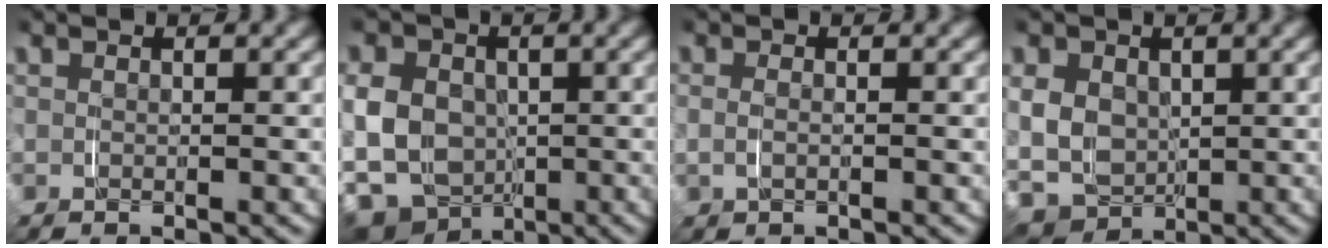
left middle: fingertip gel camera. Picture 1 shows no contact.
{"total": 14.7, "force": [-4.3, 13.4, 4.2], "torque": [-0.118, -0.061, -0.072]}
{"total": 0.7, "force": [-0.3, -0.5, -0.4], "torque": [0.011, -0.001, -0.006]}
{"total": 10.5, "force": [-1.2, 9.8, 3.5], "torque": [-0.088, -0.039, -0.020]}